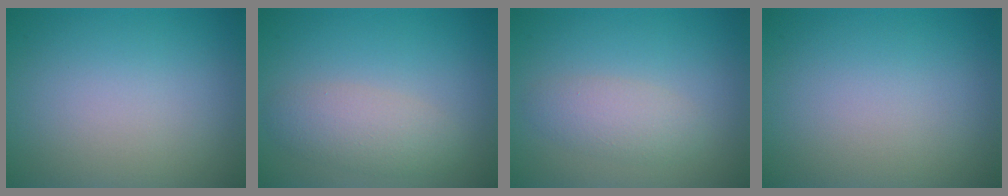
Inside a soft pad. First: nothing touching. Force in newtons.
{"total": 2.9, "press": 2.9, "slide": 0.2}
{"total": 2.5, "press": 2.5, "slide": 0.1}
{"total": 0.0}